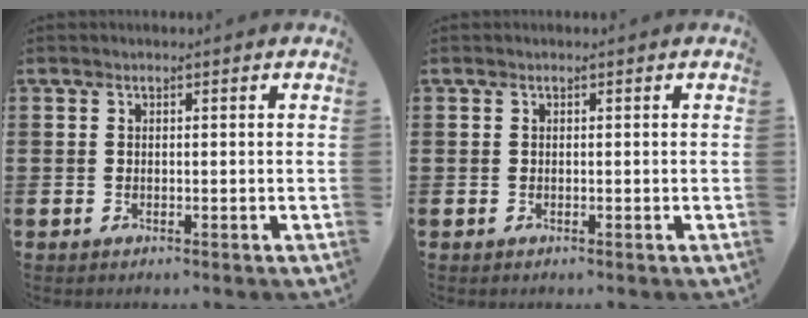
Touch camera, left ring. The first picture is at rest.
{"total": 0.0}